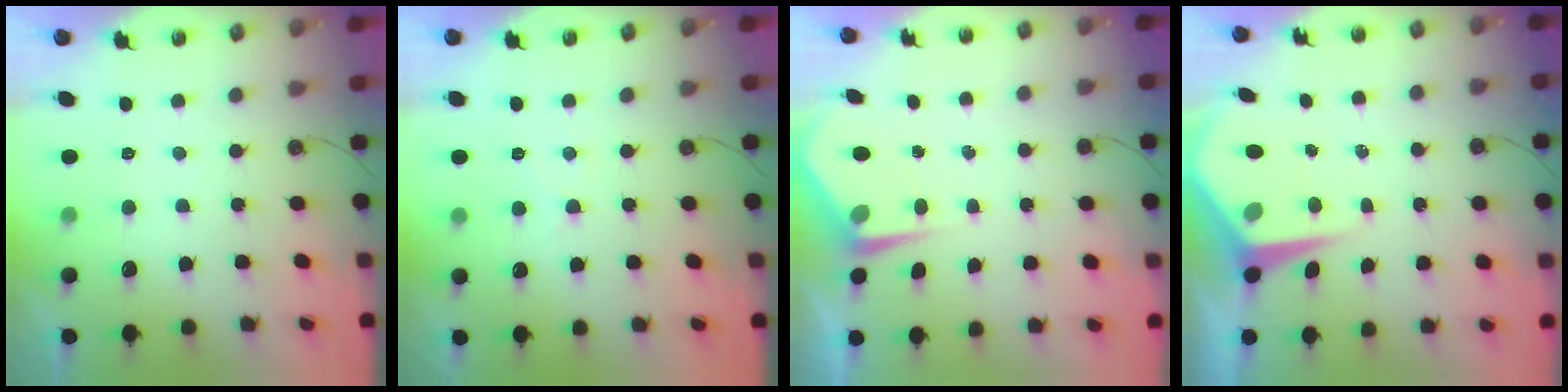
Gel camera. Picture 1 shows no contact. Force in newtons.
{"total": 4.1, "press": 4.1, "slide": 0.7}
{"total": 5.4, "press": 5.3, "slide": 0.6}
{"total": 7.3, "press": 7.3, "slide": 0.6}